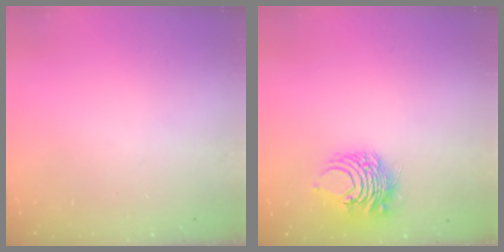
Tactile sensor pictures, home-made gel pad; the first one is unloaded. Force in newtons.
{"total": 9.7, "press": 9.7, "slide": 0.7}